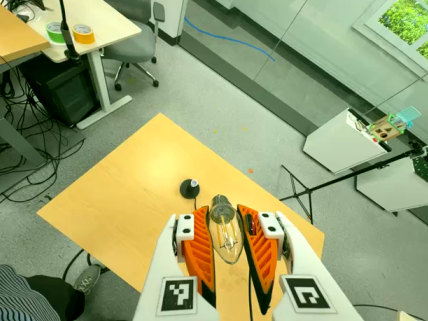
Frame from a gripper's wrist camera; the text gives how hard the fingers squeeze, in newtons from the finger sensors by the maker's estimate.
{"total": 22.9, "left": 24.8, "right": 21.0}